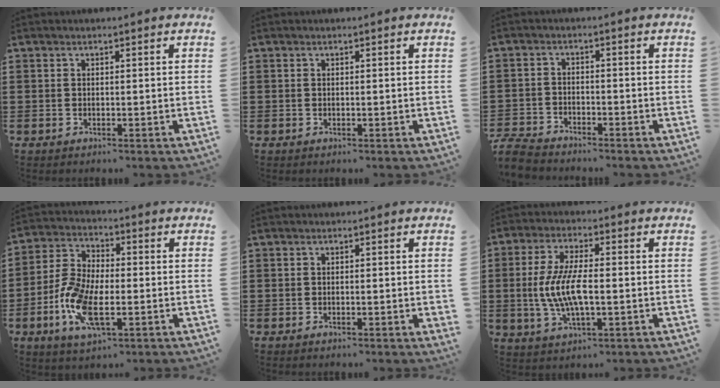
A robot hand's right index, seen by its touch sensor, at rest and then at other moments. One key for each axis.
{"total": 0.0}
{"total": 3.6, "fx": -3.5, "fy": 0.5, "fz": 0.6, "tx": -0.028, "ty": -0.006, "tz": -0.076}
{"total": 9.9, "fx": -3.1, "fy": 4.4, "fz": 8.3, "tx": -0.199, "ty": -0.011, "tz": -0.063}
{"total": 0.8, "fx": -0.2, "fy": 0.0, "fz": 0.7, "tx": -0.012, "ty": -0.003, "tz": -0.003}
{"total": 8.2, "fx": -1.0, "fy": 3.0, "fz": 7.6, "tx": -0.168, "ty": -0.007, "tz": -0.025}